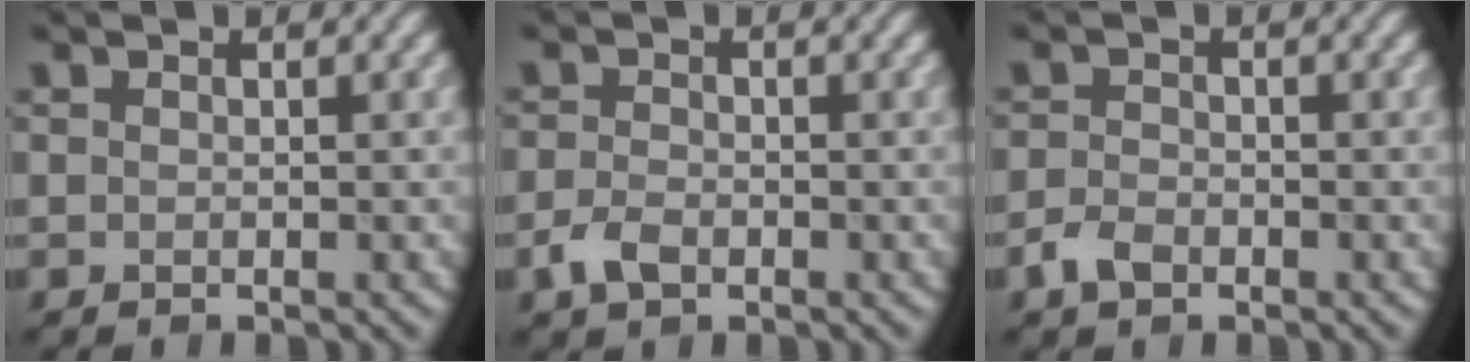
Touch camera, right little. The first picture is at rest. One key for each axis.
{"total": 2.5, "fx": -1.5, "fy": 1.3, "fz": 1.4, "tx": -0.032, "ty": 0.002, "tz": -0.031}
{"total": 2.3, "fx": -1.6, "fy": 1.2, "fz": 1.1, "tx": -0.021, "ty": 0.004, "tz": -0.033}